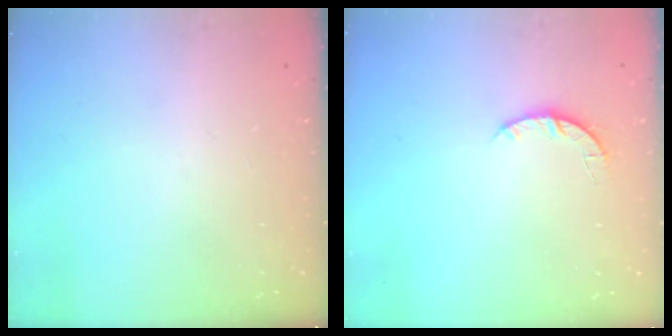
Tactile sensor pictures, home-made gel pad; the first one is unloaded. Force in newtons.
{"total": 3.3, "press": 3.2, "slide": 0.5}